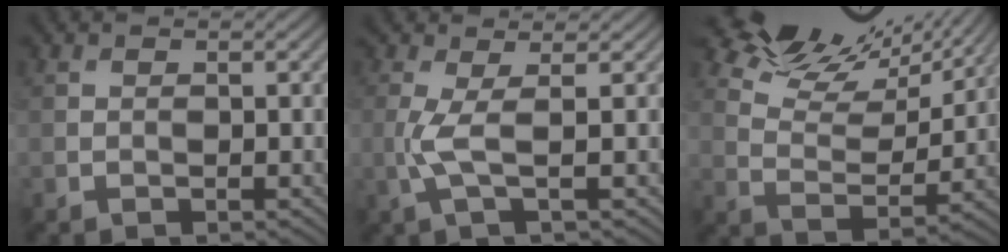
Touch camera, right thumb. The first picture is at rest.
{"total": 2.9, "force": [0.0, 0.0, 2.9], "torque": [-0.081, 0.006, -0.004]}
{"total": 12.8, "force": [10.1, 4.4, 6.4], "torque": [-0.136, 0.002, 0.158]}